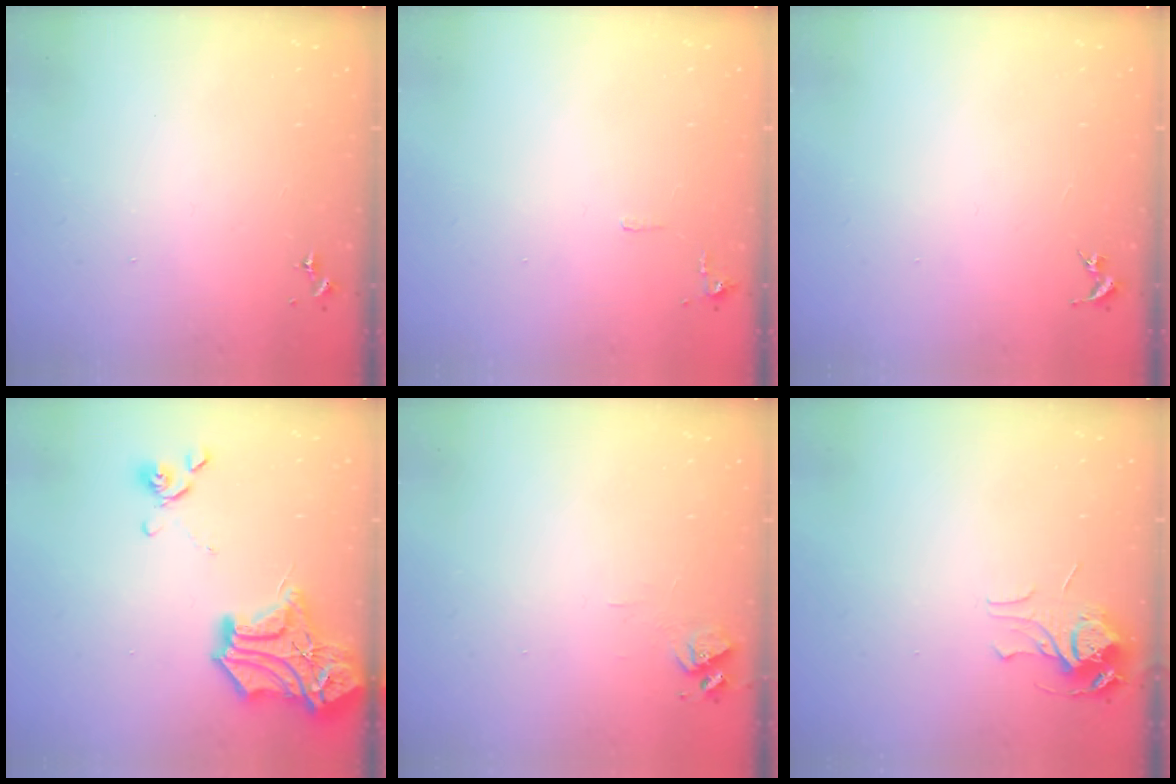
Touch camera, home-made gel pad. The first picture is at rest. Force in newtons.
{"total": 5.0, "press": 5.0, "slide": 0.8}
{"total": 0.0}
{"total": 19.5, "press": 19.4, "slide": 2.1}
{"total": 6.4, "press": 6.4, "slide": 0.8}
{"total": 7.1, "press": 7.1, "slide": 0.2}